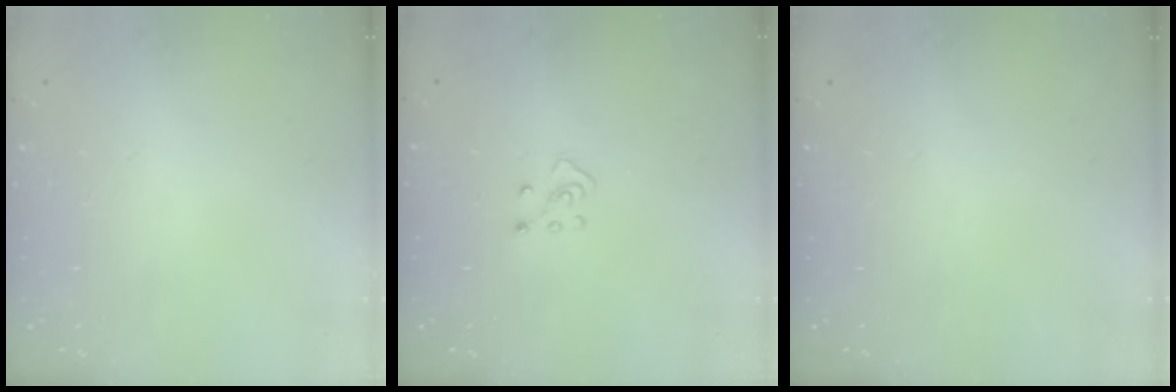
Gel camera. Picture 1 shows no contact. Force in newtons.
{"total": 4.6, "press": 4.6, "slide": 0.3}
{"total": 0.0}